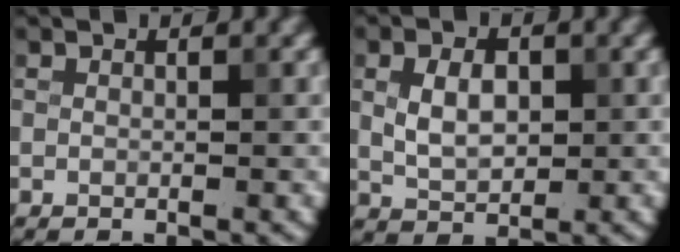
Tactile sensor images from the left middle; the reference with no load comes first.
{"total": 3.6, "force": [0.5, 2.3, 2.6], "torque": [-0.057, 0.001, 0.011]}